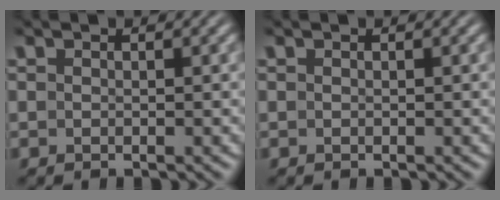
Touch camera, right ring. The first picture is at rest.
{"total": 0.0}